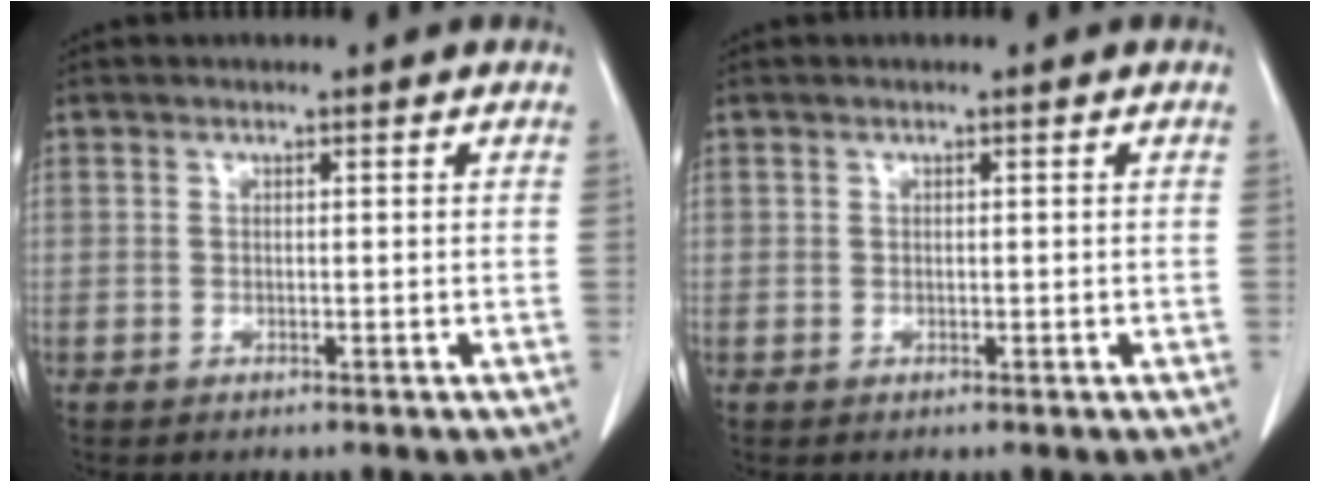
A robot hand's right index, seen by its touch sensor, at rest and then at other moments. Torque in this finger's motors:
{"motor_torque": [-0.04, 0.02, -0.02, 0.00]}